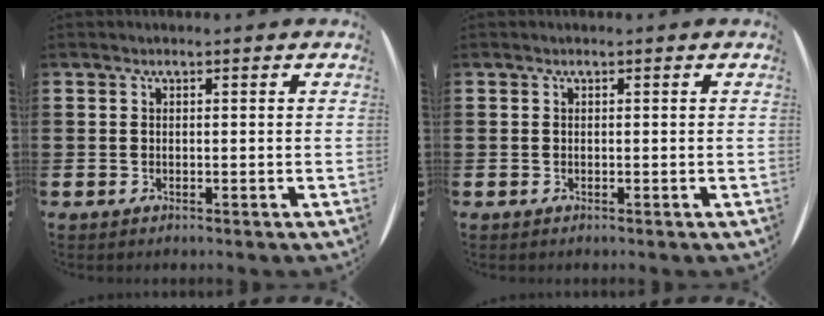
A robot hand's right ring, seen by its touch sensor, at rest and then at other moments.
{"total": 0.0}